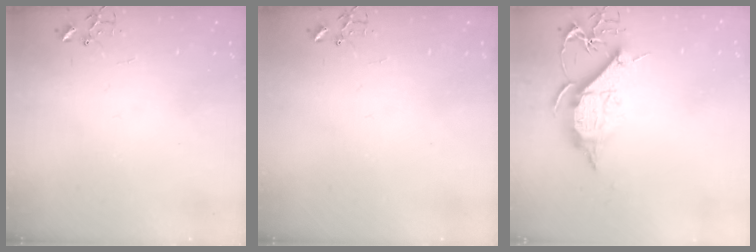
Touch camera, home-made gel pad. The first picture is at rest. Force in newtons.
{"total": 0.0}
{"total": 11.7, "press": 11.7, "slide": 0.3}